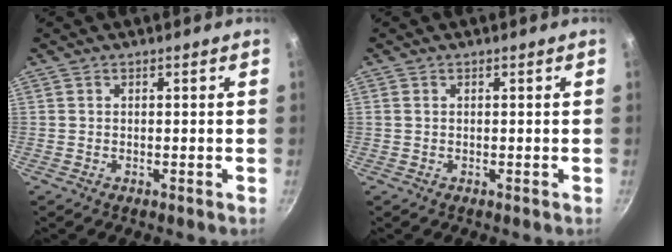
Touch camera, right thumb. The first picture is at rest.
{"total": 0.6, "force": [0.1, 0.4, 0.4], "torque": [-0.007, 0.002, 0.000]}